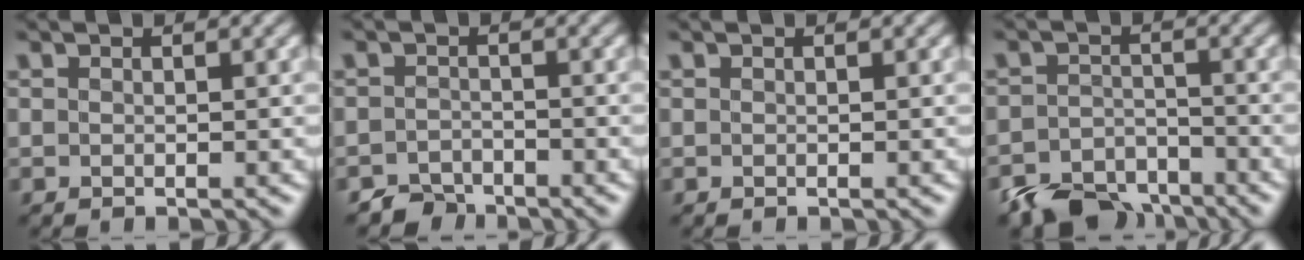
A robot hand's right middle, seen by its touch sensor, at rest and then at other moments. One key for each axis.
{"total": 2.3, "fx": -2.2, "fy": 0.8, "fz": -0.1, "tx": 0.006, "ty": 0.005, "tz": -0.046}
{"total": 0.0}
{"total": 6.1, "fx": -5.1, "fy": 2.8, "fz": 1.7, "tx": -0.031, "ty": -0.009, "tz": -0.096}